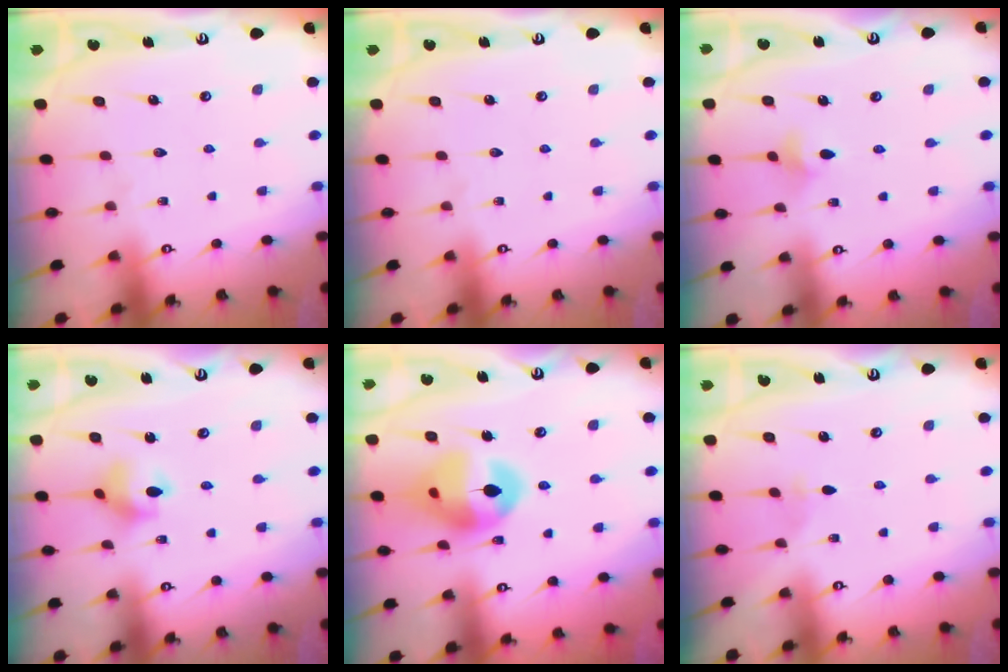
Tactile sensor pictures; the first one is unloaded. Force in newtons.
{"total": 0.0}
{"total": 3.3, "press": 3.2, "slide": 0.8}
{"total": 5.2, "press": 5.2, "slide": 0.2}
{"total": 15.6, "press": 15.5, "slide": 1.8}
{"total": 1.6, "press": 1.6, "slide": 0.4}